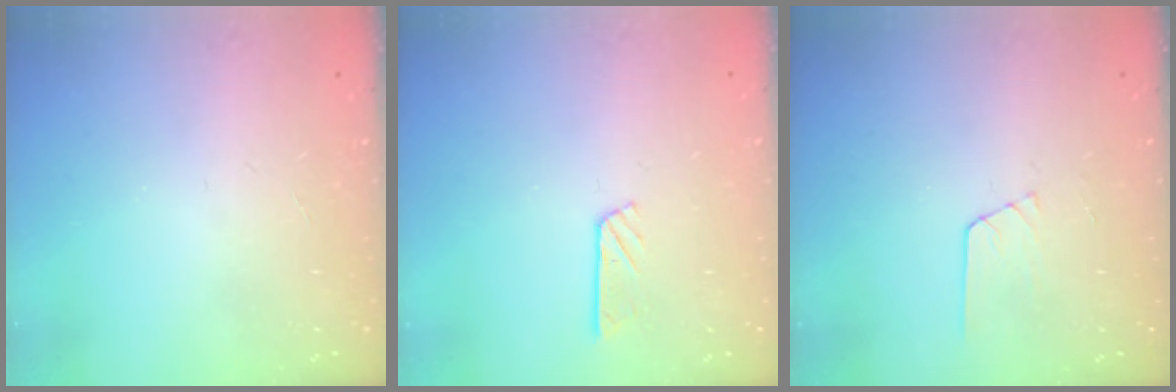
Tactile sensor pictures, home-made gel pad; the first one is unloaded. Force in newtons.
{"total": 2.8, "press": 2.8, "slide": 0.2}
{"total": 3.6, "press": 3.6, "slide": 0.3}